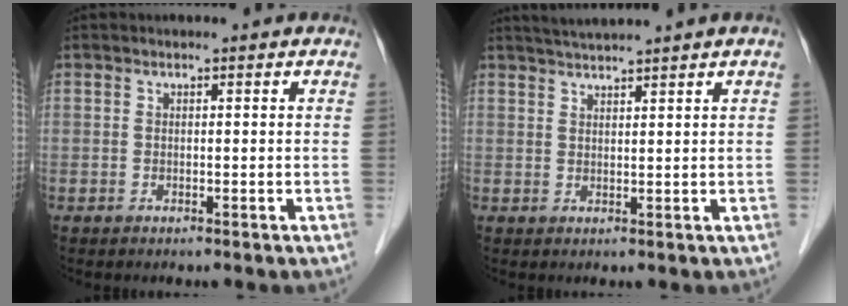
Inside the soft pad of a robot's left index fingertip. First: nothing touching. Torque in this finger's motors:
{"motor_torque": [-0.72, -1.21, 0.37, 0.09]}